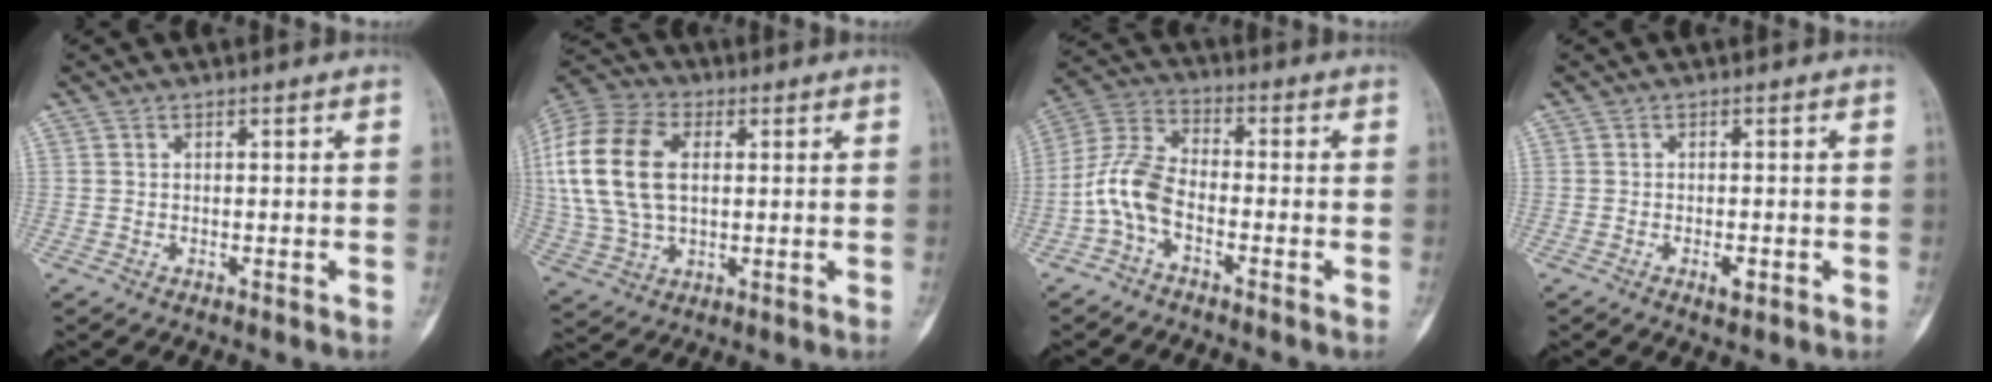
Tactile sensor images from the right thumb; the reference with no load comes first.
{"total": 18.1, "force": [2.7, 11.4, 13.8], "torque": [-0.296, 0.011, 0.051]}
{"total": 8.7, "force": [-3.0, 4.6, 6.7], "torque": [-0.145, 0.034, -0.073]}
{"total": 2.0, "force": [-0.8, 0.8, 1.6], "torque": [-0.026, 0.000, -0.012]}